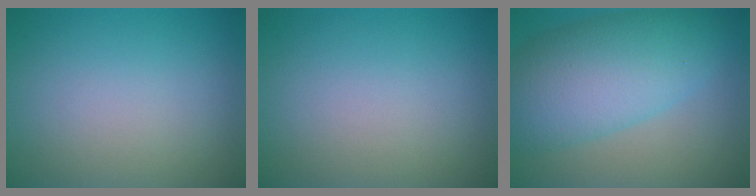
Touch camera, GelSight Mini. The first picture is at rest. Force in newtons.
{"total": 0.0}
{"total": 9.1, "press": 9.1, "slide": 0.0}